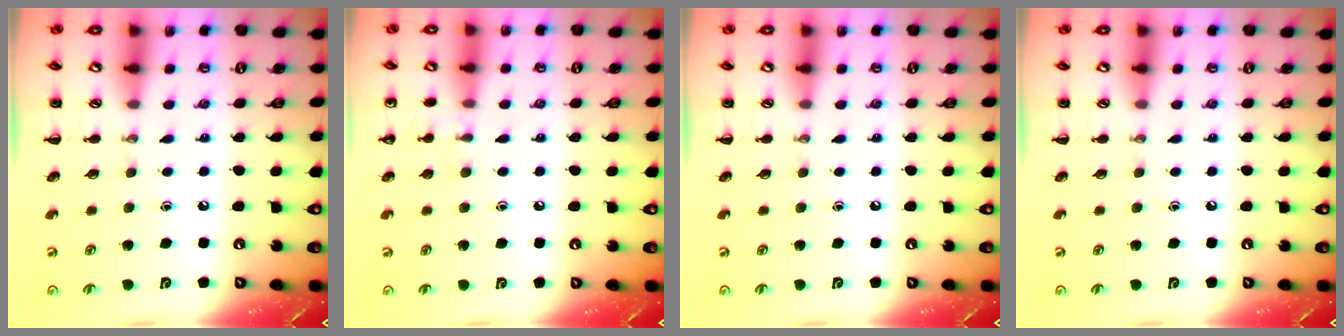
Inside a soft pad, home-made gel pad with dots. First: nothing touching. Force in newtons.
{"total": 5.5, "press": 5.3, "slide": 1.6}
{"total": 0.0}
{"total": 0.0}